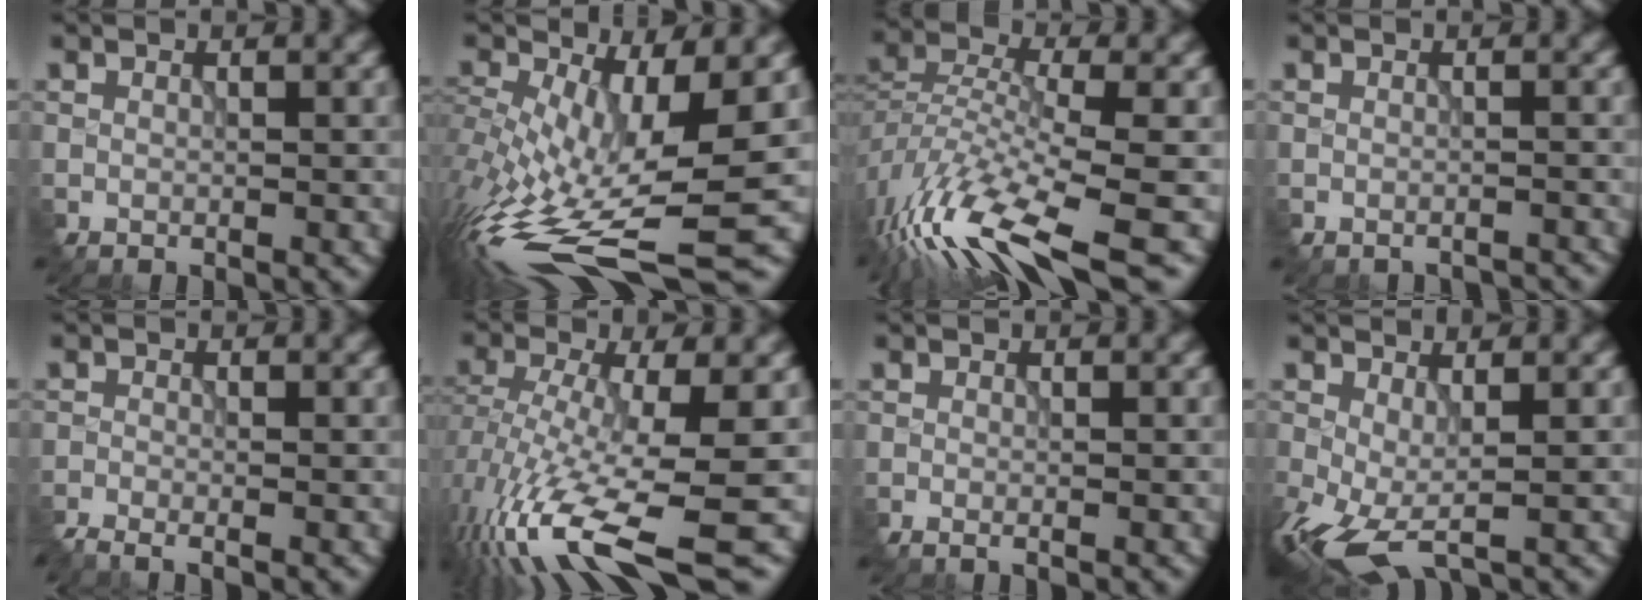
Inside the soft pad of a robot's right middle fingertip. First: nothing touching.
{"total": 12.7, "force": [-3.4, 4.6, 11.3], "torque": [-0.240, -0.023, -0.045]}
{"total": 11.3, "force": [-7.2, 3.0, 8.1], "torque": [-0.173, -0.005, -0.128]}
{"total": 1.9, "force": [-1.8, 0.2, 0.5], "torque": [-0.001, -0.002, -0.028]}
{"total": 2.4, "force": [-1.8, 0.6, 1.4], "torque": [-0.016, -0.005, -0.034]}
{"total": 12.7, "force": [-5.3, 3.7, 10.9], "torque": [-0.229, -0.016, -0.080]}
{"total": 1.2, "force": [-0.3, 0.6, 1.0], "torque": [-0.004, 0.003, -0.007]}
{"total": 4.7, "force": [-2.0, 2.1, 3.7], "torque": [-0.103, -0.020, -0.032]}